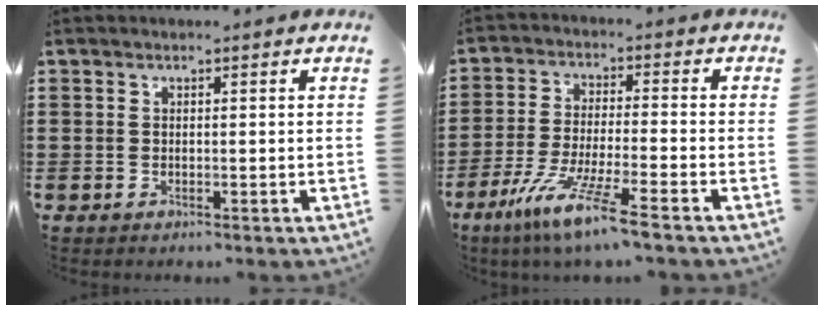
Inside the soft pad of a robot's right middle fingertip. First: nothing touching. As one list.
[{"total": 8.6, "force": [-6.4, -0.2, 5.8], "torque": [-0.125, -0.018, -0.125]}]